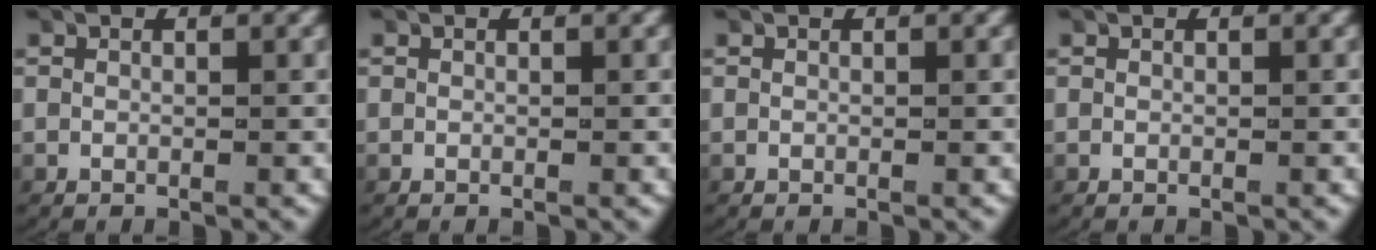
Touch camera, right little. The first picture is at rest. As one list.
[{"total": 0.0}, {"total": 0.0}, {"total": 0.0}]